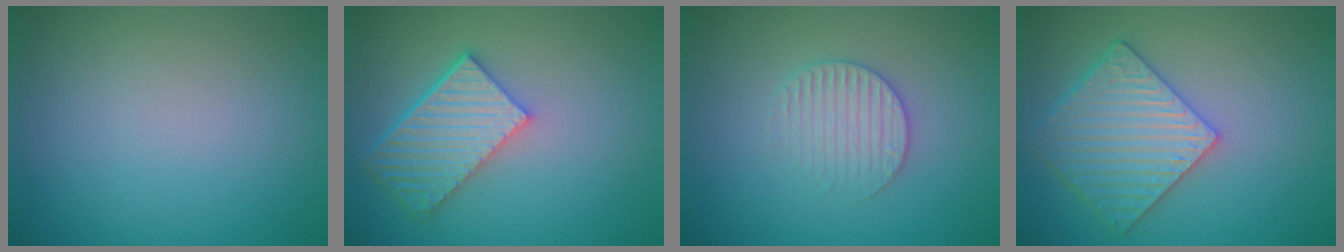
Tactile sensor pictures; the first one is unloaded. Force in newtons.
{"total": 5.7, "press": 4.7, "slide": 3.3}
{"total": 2.8, "press": 2.7, "slide": 0.6}
{"total": 5.4, "press": 4.9, "slide": 2.4}